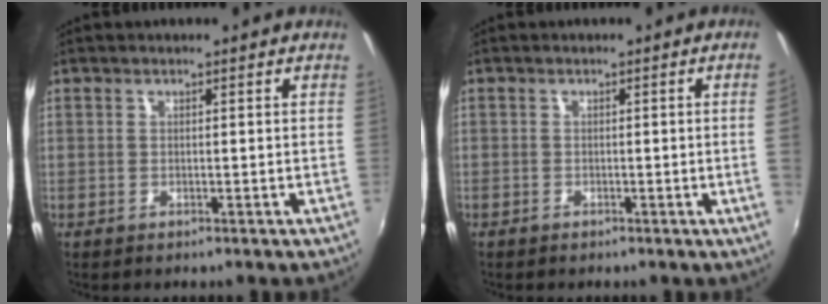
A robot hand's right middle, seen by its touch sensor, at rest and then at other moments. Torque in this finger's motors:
{"motor_torque": [1.05, -1.09, -0.80, -0.21]}